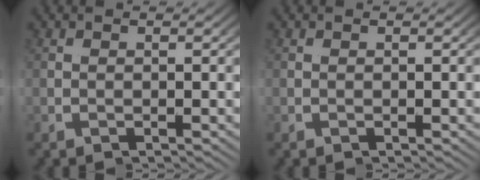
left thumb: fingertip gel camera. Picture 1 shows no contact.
{"total": 0.0}